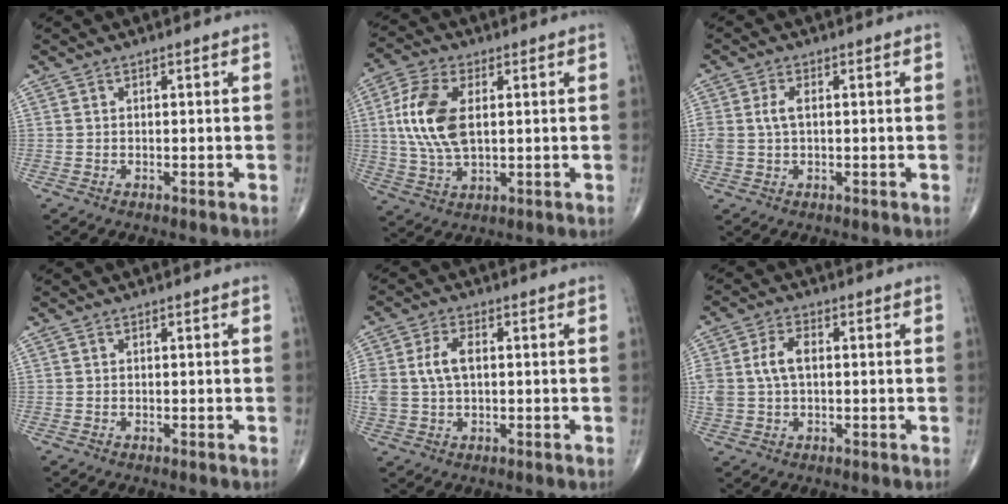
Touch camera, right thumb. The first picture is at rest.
{"total": 12.3, "force": [1.8, 6.5, 10.2], "torque": [-0.217, 0.000, 0.036]}
{"total": 3.9, "force": [0.5, 2.2, 3.2], "torque": [-0.082, 0.009, 0.011]}
{"total": 0.0}
{"total": 6.9, "force": [0.9, 4.1, 5.5], "torque": [-0.126, 0.014, 0.020]}
{"total": 6.5, "force": [0.7, 4.0, 5.1], "torque": [-0.116, 0.017, 0.016]}